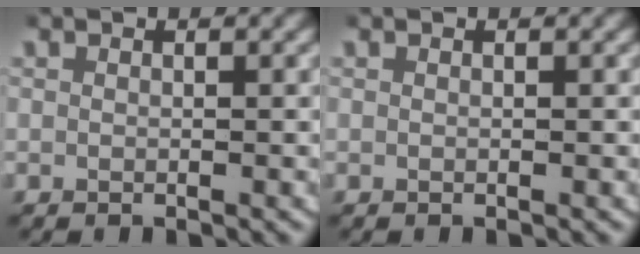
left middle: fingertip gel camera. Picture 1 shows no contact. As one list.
[{"total": 0.0}]